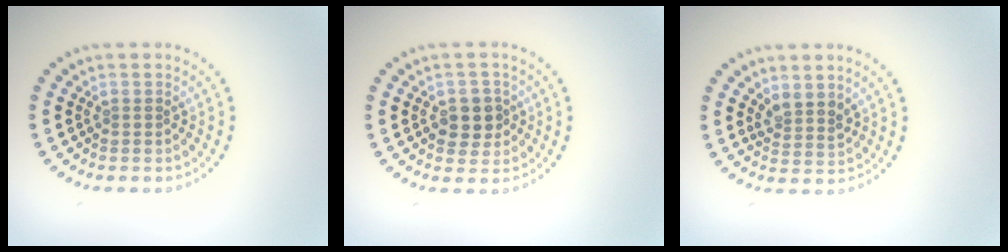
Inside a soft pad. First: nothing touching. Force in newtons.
{"total": 2.9, "press": 2.8, "slide": 0.8}
{"total": 2.0, "press": 1.6, "slide": 1.2}